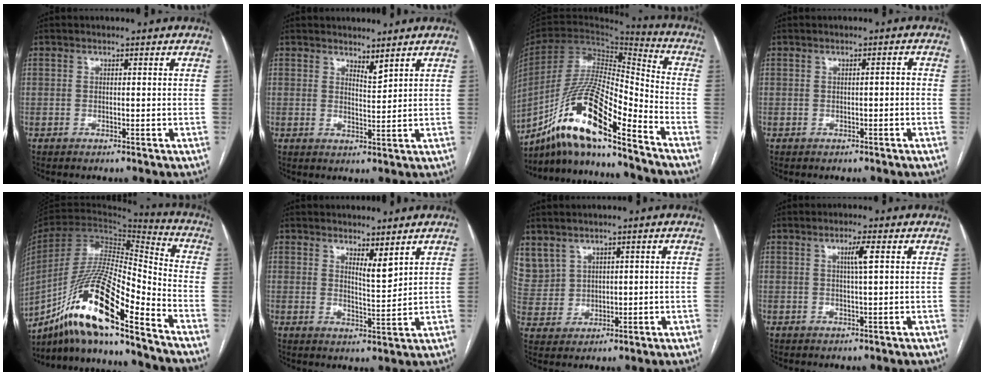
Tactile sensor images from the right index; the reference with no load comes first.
{"total": 2.1, "force": [1.9, 0.1, 1.0], "torque": [-0.020, -0.012, 0.040]}
{"total": 18.0, "force": [-13.1, 1.8, 12.3], "torque": [-0.242, -0.002, -0.239]}
{"total": 1.0, "force": [-0.2, 0.2, 1.0], "torque": [-0.014, 0.003, -0.002]}
{"total": 18.9, "force": [-13.2, 1.5, 13.4], "torque": [-0.274, -0.008, -0.244]}
{"total": 3.7, "force": [2.7, 0.5, 2.4], "torque": [-0.046, -0.018, 0.053]}
{"total": 9.7, "force": [5.4, 7.6, 2.8], "torque": [-0.096, 0.030, 0.138]}
{"total": 2.8, "force": [0.8, -0.4, 2.7], "torque": [-0.047, 0.000, 0.014]}